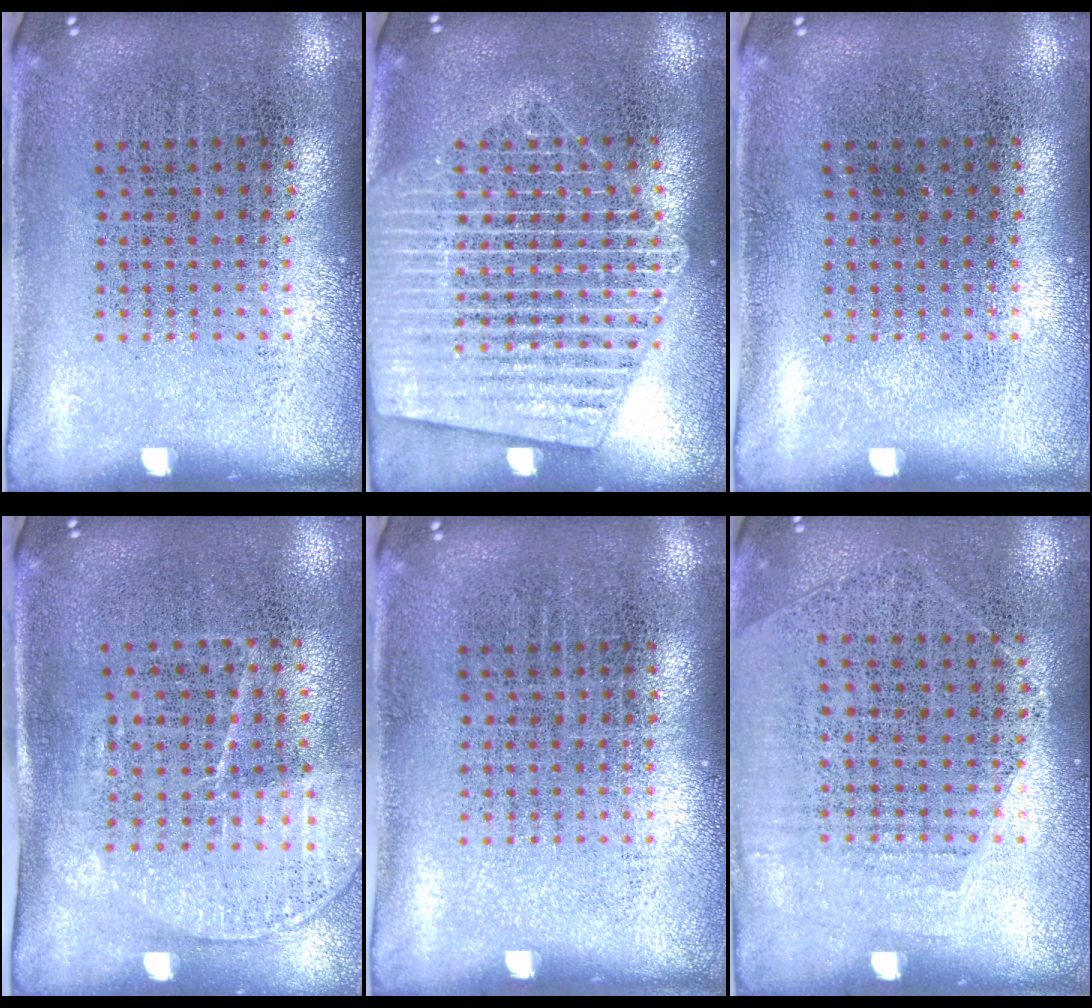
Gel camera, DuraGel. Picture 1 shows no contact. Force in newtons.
{"total": 2.8, "press": 2.8, "slide": 0.3}
{"total": 0.0}
{"total": 1.6, "press": 1.4, "slide": 0.9}
{"total": 0.0}
{"total": 1.3, "press": 1.0, "slide": 0.8}